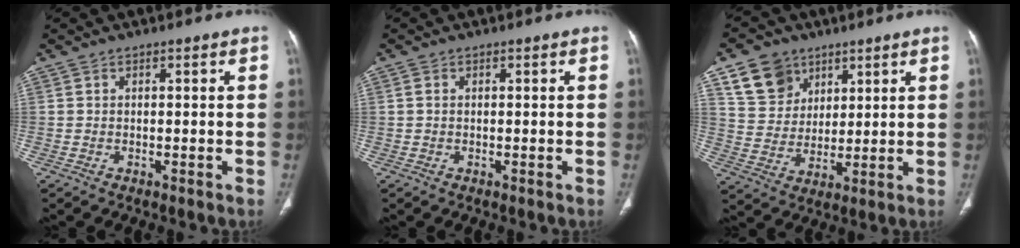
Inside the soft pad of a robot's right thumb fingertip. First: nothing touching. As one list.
[{"total": 0.7, "force": [0.2, 0.5, 0.4], "torque": [-0.007, 0.003, 0.005]}, {"total": 10.5, "force": [6.1, 8.1, 3.0], "torque": [-0.025, -0.024, 0.123]}]